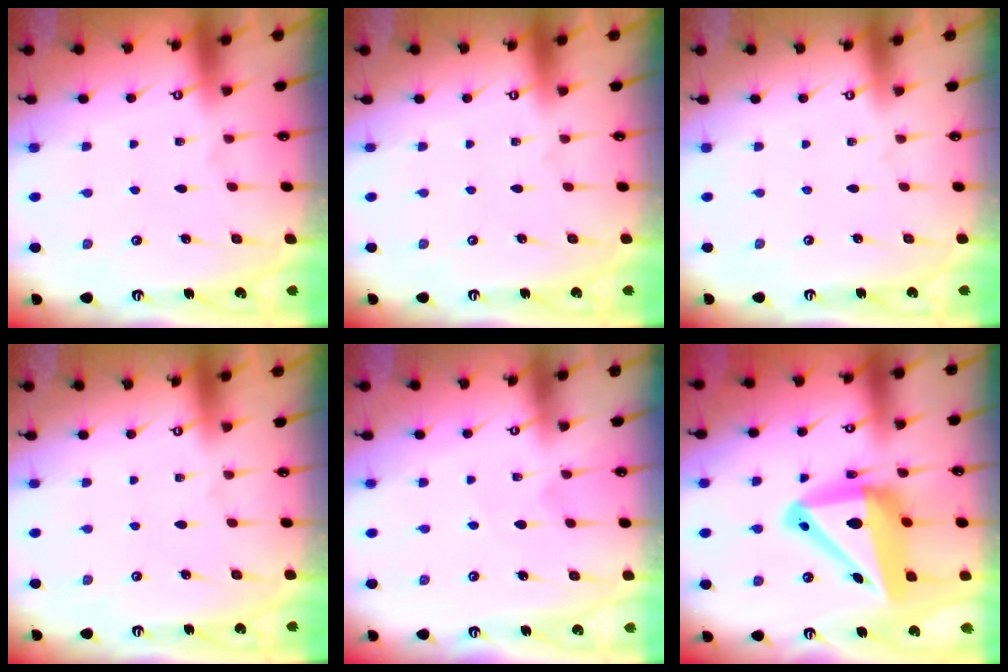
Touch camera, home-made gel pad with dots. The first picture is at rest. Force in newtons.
{"total": 0.0}
{"total": 0.0}
{"total": 0.0}
{"total": 3.2, "press": 3.2, "slide": 0.2}
{"total": 19.0, "press": 18.8, "slide": 3.0}